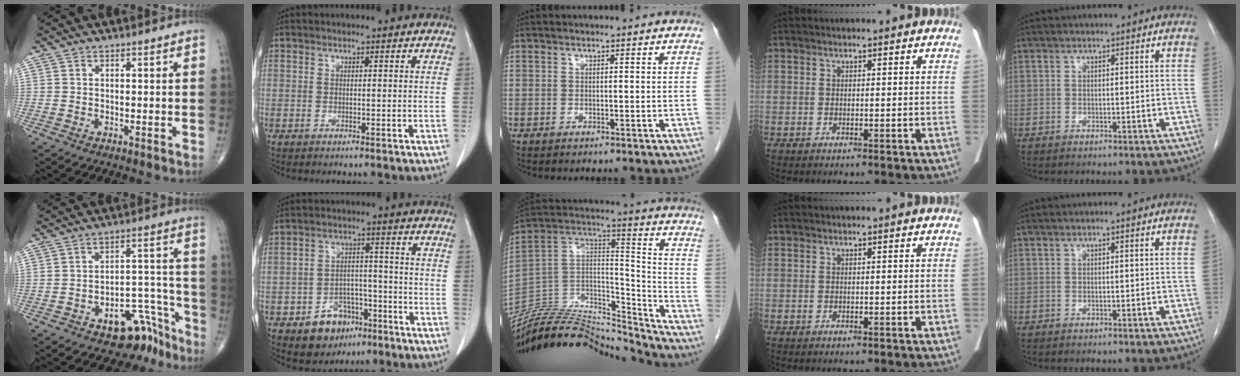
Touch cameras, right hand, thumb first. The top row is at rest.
{"thumb": {"total": 11.1, "force": [-7.4, 6.2, 5.5], "torque": [-0.024, 0.090, -0.103]}, "index": {"total": 7.9, "force": [-4.4, 5.8, 3.1], "torque": [-0.045, 0.019, -0.062]}, "middle": {"total": 21.6, "force": [-20.8, 3.6, 4.6], "torque": [-0.088, 0.043, -0.346]}}